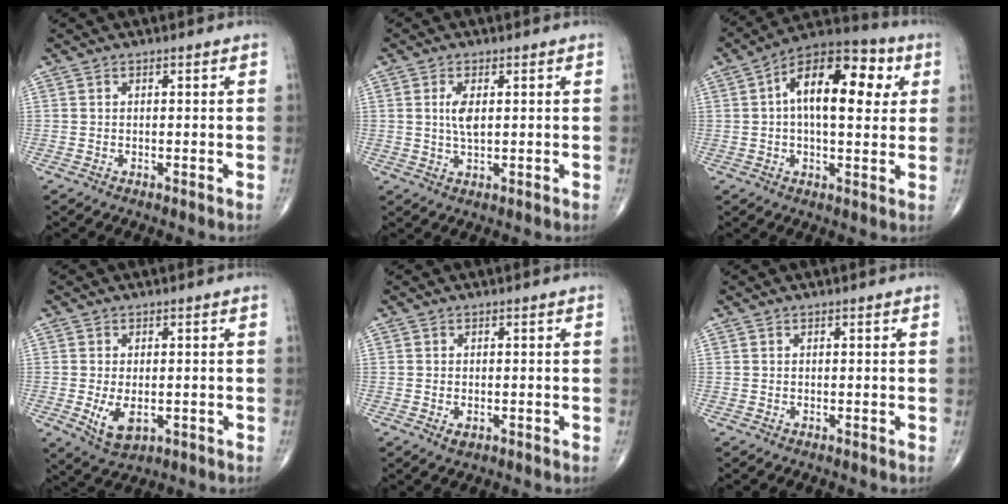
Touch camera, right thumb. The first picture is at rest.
{"total": 3.9, "force": [0.8, 1.6, 3.4], "torque": [-0.068, -0.005, 0.016]}
{"total": 17.6, "force": [3.9, 8.7, 14.8], "torque": [-0.202, 0.023, 0.048]}
{"total": 5.7, "force": [-1.1, 3.3, 4.6], "torque": [-0.075, -0.012, -0.010]}
{"total": 1.5, "force": [-0.4, 1.0, 1.1], "torque": [-0.015, -0.001, -0.005]}
{"total": 0.0}